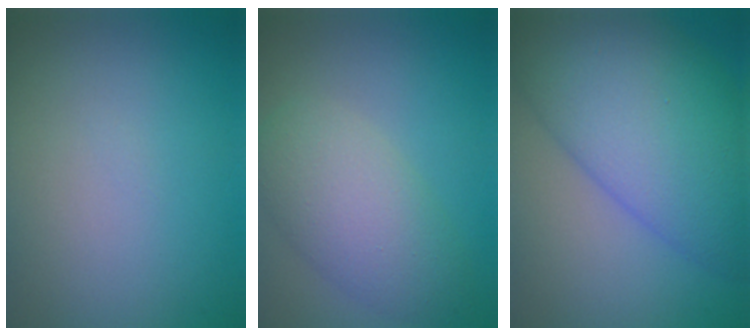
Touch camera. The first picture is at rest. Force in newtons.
{"total": 5.1, "press": 5.1, "slide": 0.2}
{"total": 11.5, "press": 11.5, "slide": 0.3}